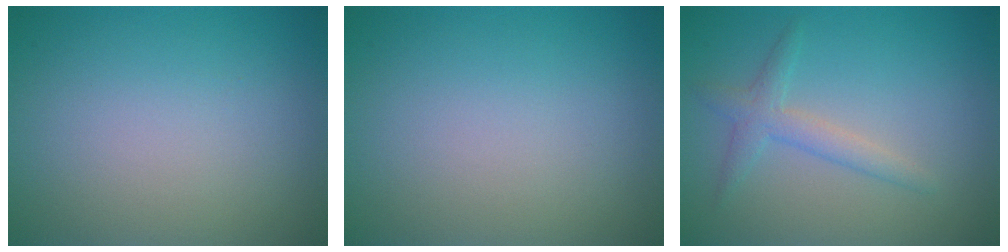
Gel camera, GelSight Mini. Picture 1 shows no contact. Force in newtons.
{"total": 0.0}
{"total": 2.2, "press": 2.2, "slide": 0.1}